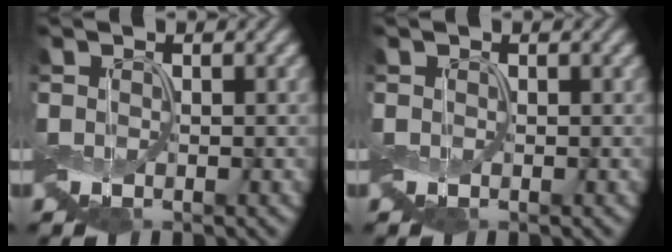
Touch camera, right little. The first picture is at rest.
{"total": 0.0}